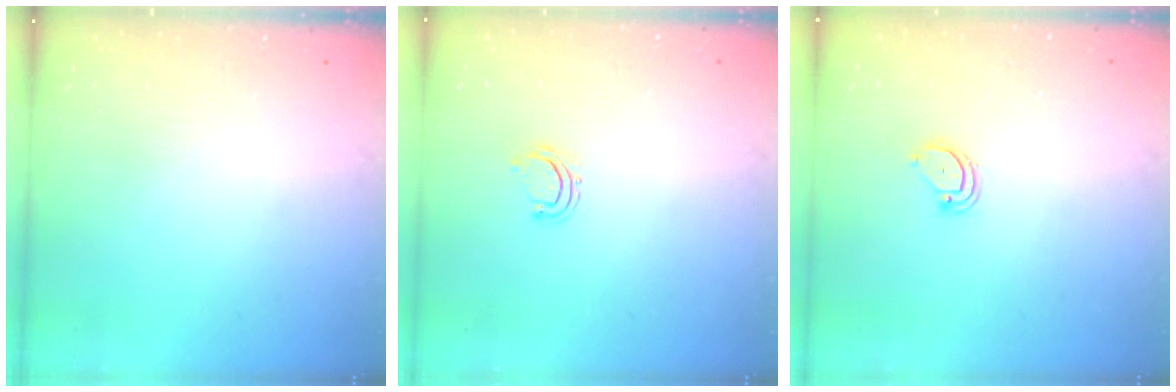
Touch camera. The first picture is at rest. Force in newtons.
{"total": 5.0, "press": 4.8, "slide": 1.2}
{"total": 2.9, "press": 2.9, "slide": 0.2}